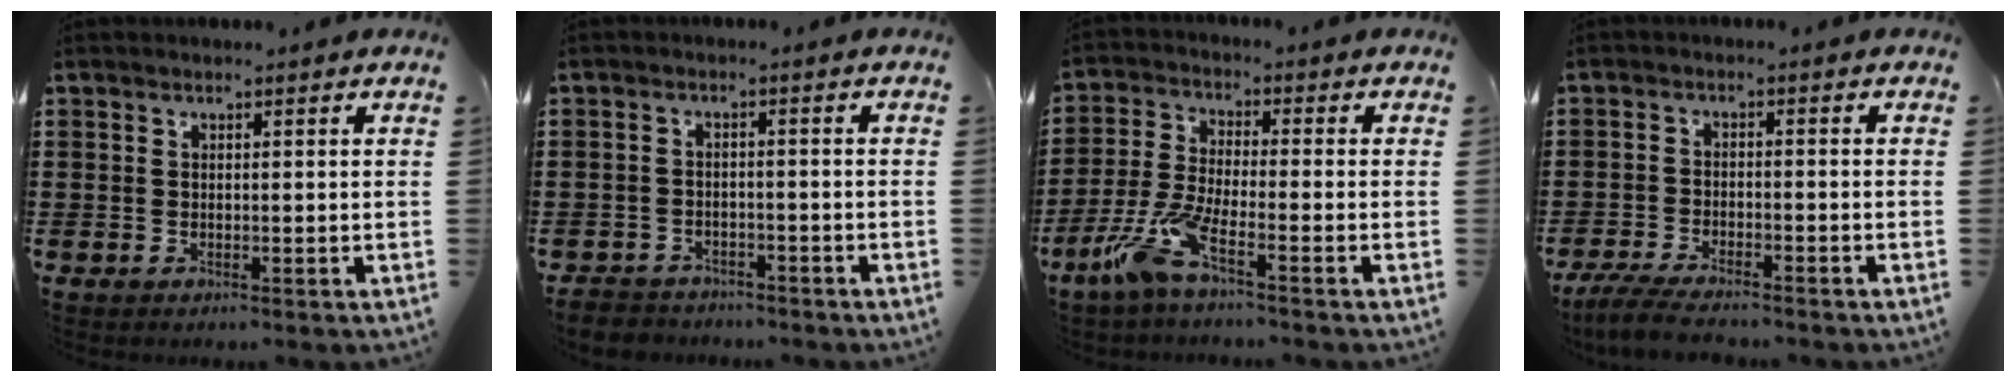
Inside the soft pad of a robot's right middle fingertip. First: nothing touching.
{"total": 2.9, "force": [-2.8, 0.8, 0.0], "torque": [-0.006, 0.002, -0.061]}
{"total": 7.6, "force": [-4.7, 1.1, 5.8], "torque": [-0.141, -0.015, -0.094]}
{"total": 4.6, "force": [-4.3, 0.4, 1.8], "torque": [-0.050, -0.010, -0.088]}